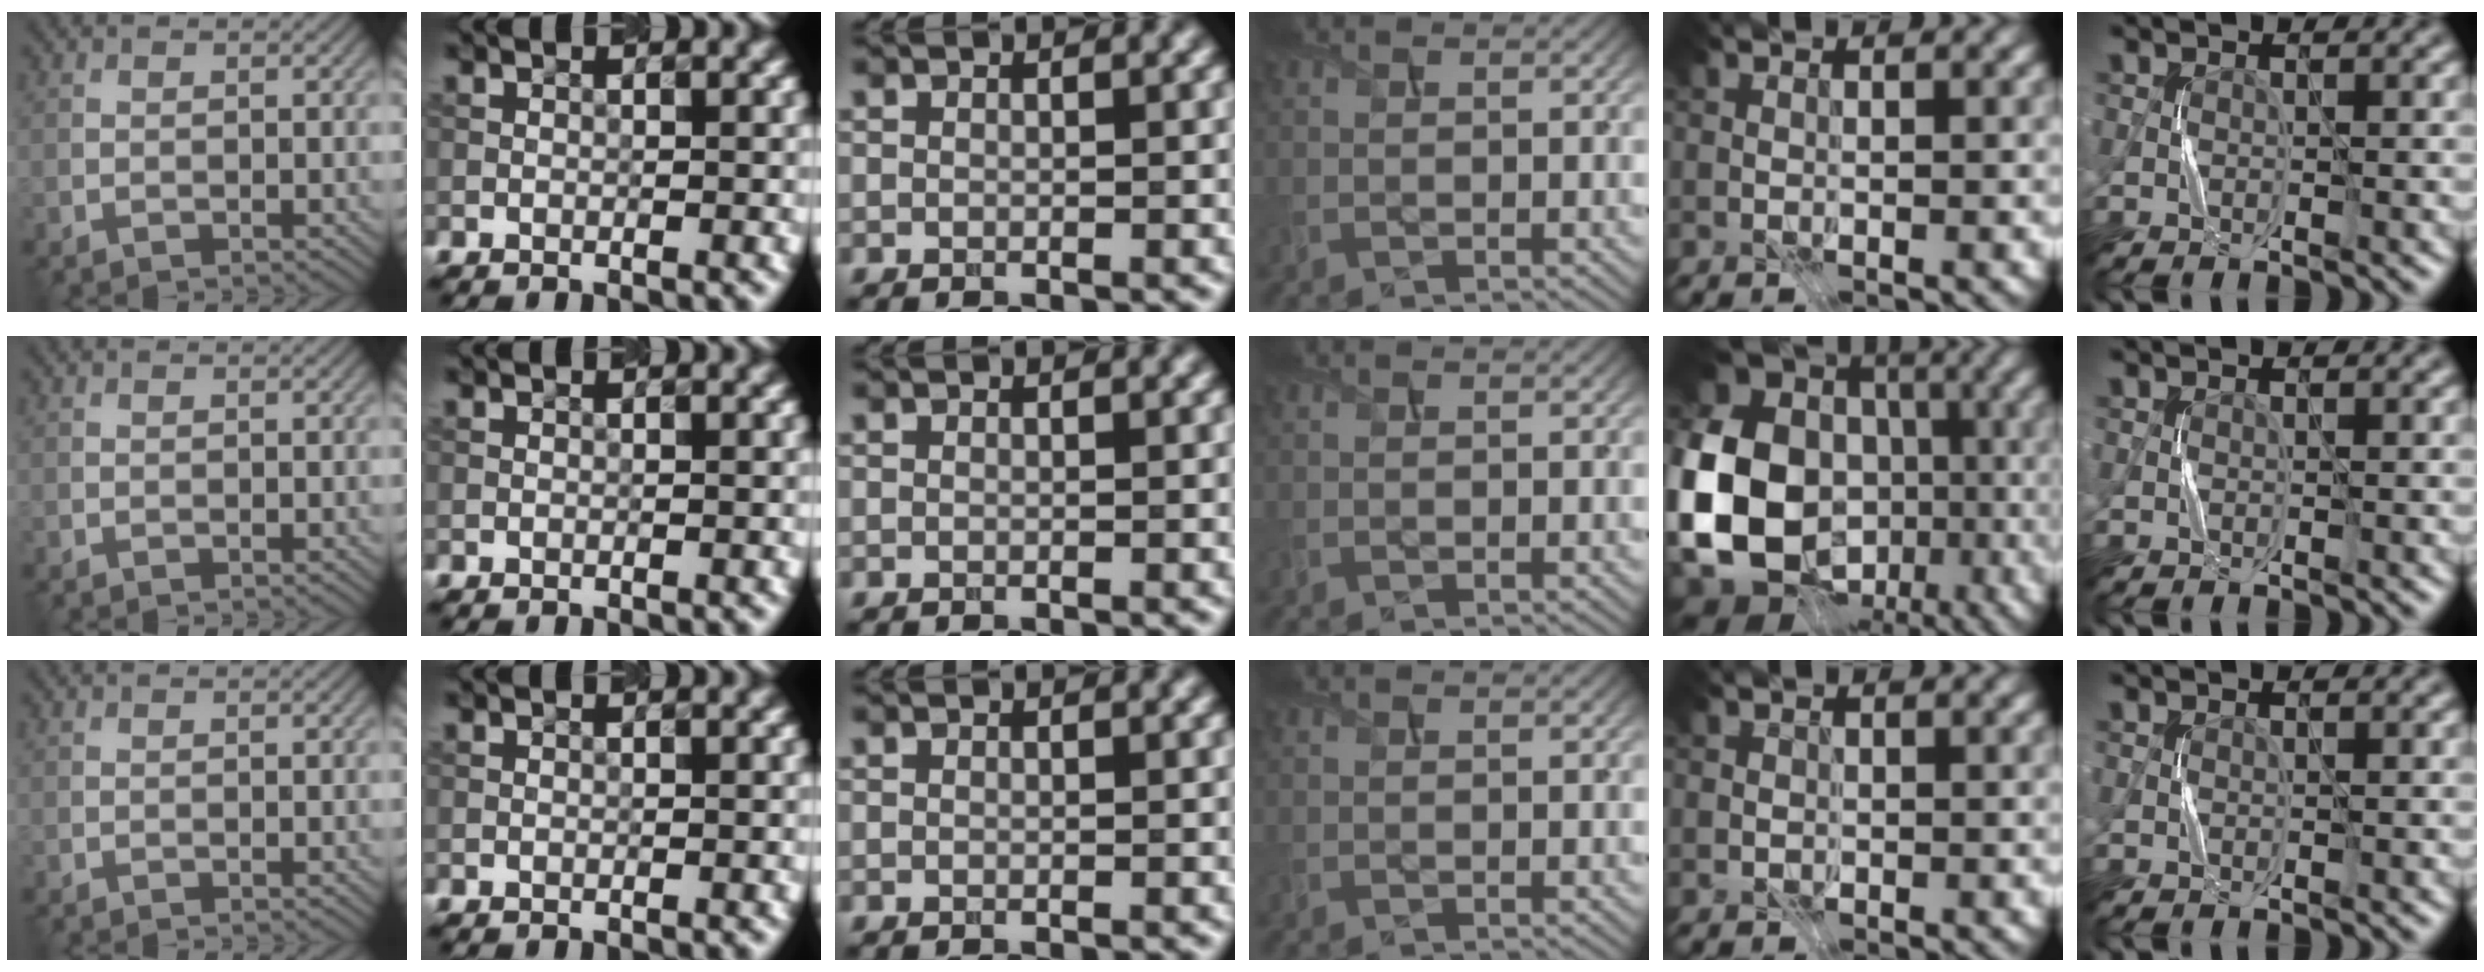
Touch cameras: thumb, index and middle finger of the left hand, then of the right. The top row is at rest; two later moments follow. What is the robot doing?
{"motion": "press", "object": "sticker"}